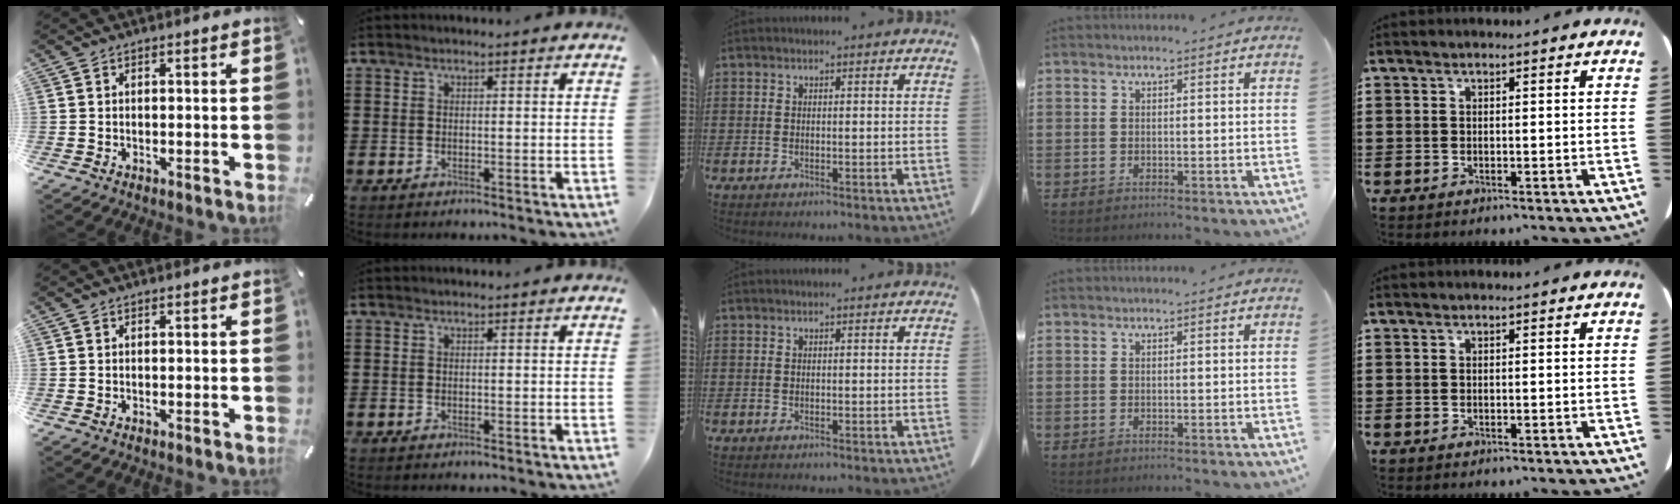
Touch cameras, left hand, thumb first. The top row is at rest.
{}